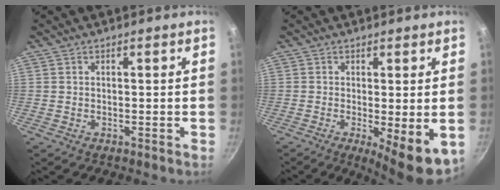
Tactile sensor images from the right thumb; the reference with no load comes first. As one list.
[{"total": 9.6, "force": [-3.3, 2.7, 8.6], "torque": [-0.121, -0.021, -0.044]}]